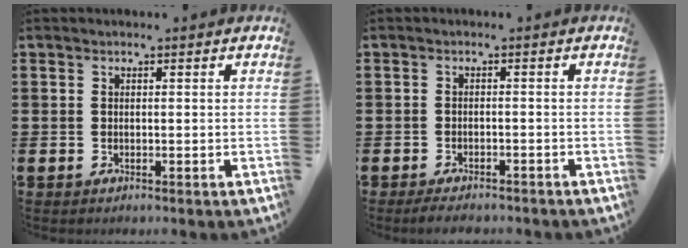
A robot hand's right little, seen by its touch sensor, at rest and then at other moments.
{"total": 1.7, "force": [-1.5, 0.2, 0.6], "torque": [-0.013, 0.002, -0.031]}